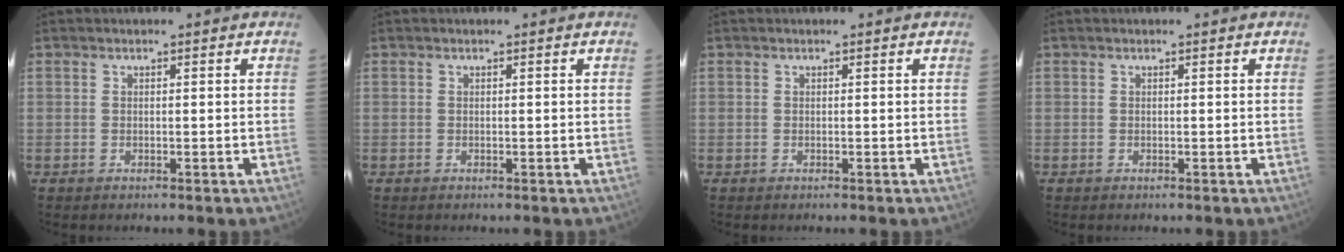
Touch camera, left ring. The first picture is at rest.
{"total": 0.0}
{"total": 0.0}
{"total": 0.0}